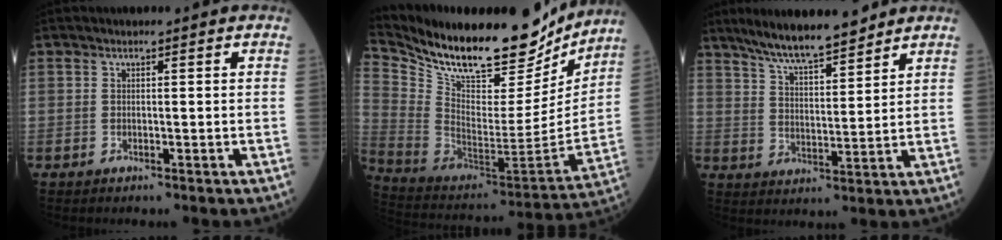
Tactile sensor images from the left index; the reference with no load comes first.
{"total": 25.9, "force": [21.8, 7.5, 11.9], "torque": [-0.228, -0.020, 0.346]}
{"total": 10.8, "force": [9.2, 1.4, 5.3], "torque": [-0.092, 0.011, 0.162]}